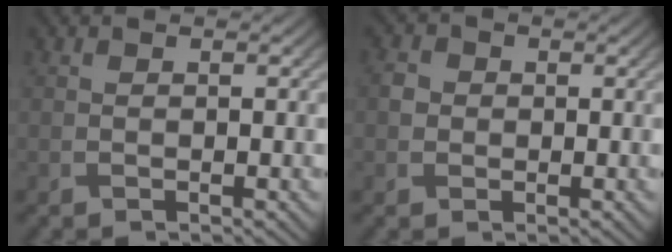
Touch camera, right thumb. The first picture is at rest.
{"total": 1.8, "force": [0.1, 1.7, 0.5], "torque": [-0.010, -0.001, 0.000]}